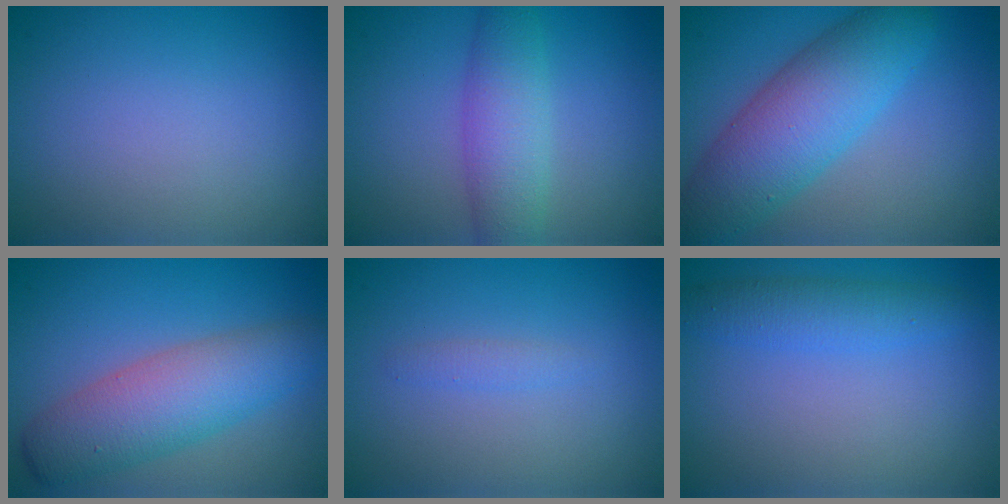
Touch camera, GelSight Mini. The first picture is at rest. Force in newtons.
{"total": 4.3, "press": 4.3, "slide": 0.1}
{"total": 8.2, "press": 8.2, "slide": 0.2}
{"total": 6.4, "press": 6.3, "slide": 0.5}
{"total": 0.9, "press": 0.9, "slide": 0.0}
{"total": 2.8, "press": 2.8, "slide": 0.0}